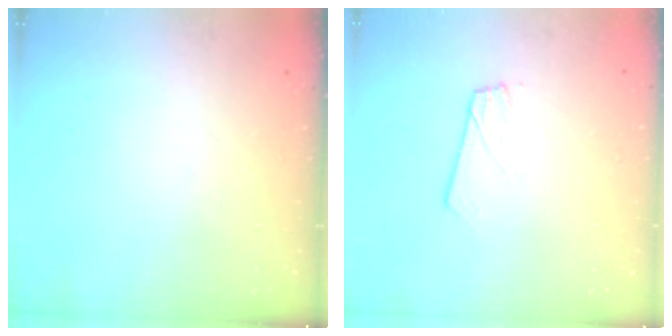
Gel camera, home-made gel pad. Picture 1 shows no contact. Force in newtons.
{"total": 1.8, "press": 1.8, "slide": 0.1}